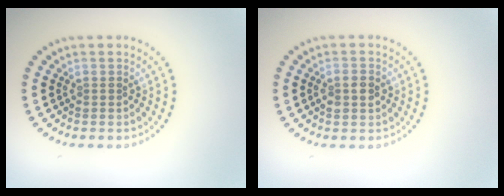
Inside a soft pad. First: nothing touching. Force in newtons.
{"total": 1.4, "press": 1.4, "slide": 0.1}